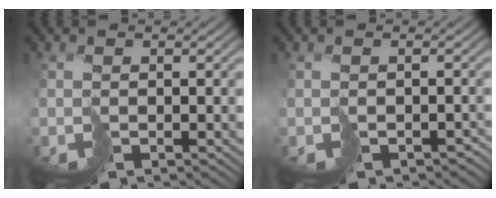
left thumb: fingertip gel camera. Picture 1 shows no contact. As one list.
[{"total": 2.5, "force": [-1.6, 1.6, 1.1], "torque": [-0.008, -0.012, -0.022]}]